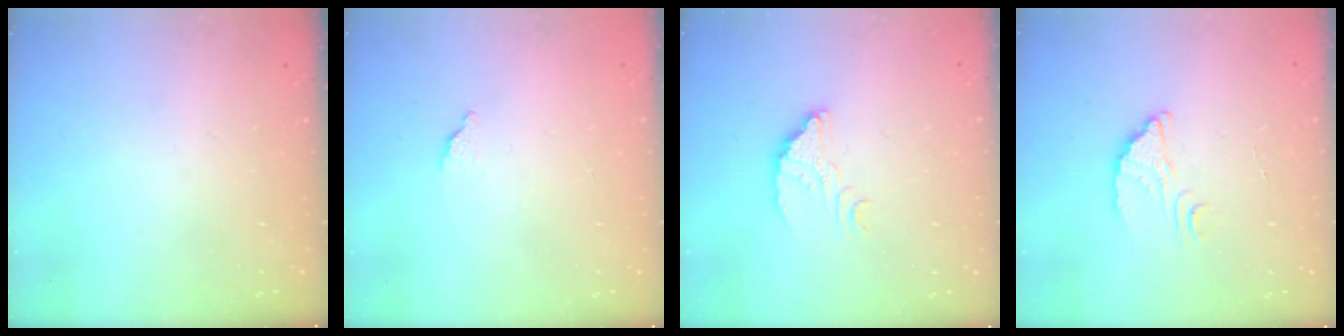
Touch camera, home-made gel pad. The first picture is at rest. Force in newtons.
{"total": 1.7, "press": 1.7, "slide": 0.1}
{"total": 3.8, "press": 3.8, "slide": 0.2}
{"total": 2.7, "press": 2.7, "slide": 0.1}